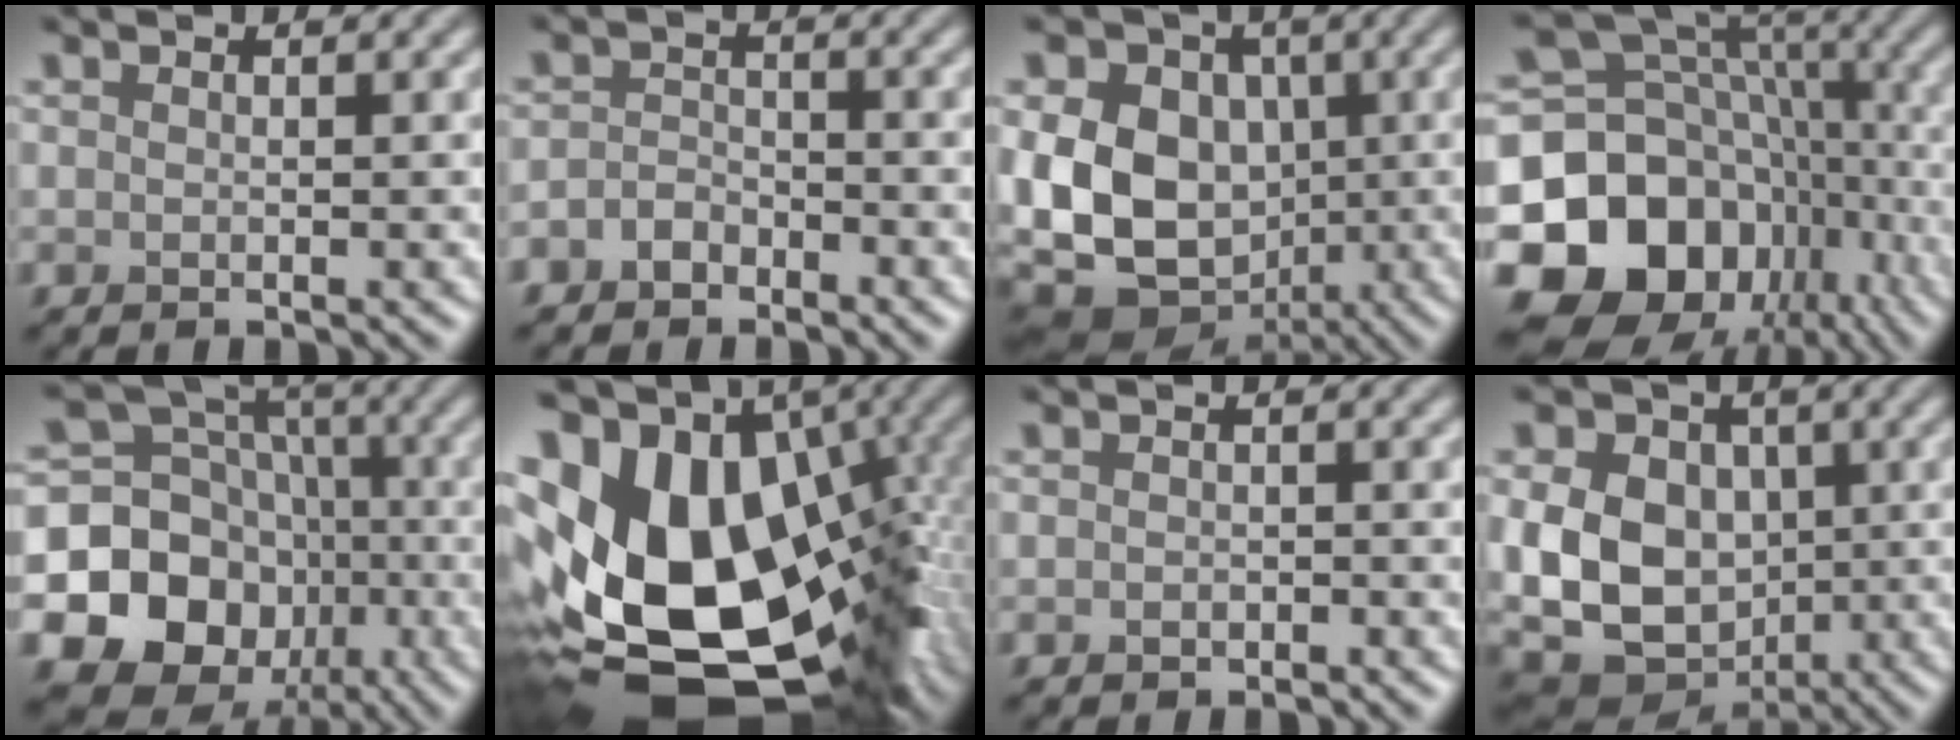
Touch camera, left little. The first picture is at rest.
{"total": 2.0, "force": [-1.4, 1.2, 0.6], "torque": [-0.009, 0.005, -0.032]}
{"total": 14.8, "force": [-1.0, 11.2, 9.6], "torque": [-0.168, -0.001, -0.038]}
{"total": 16.8, "force": [-5.8, 13.4, 8.4], "torque": [-0.171, 0.016, -0.104]}
{"total": 15.2, "force": [-4.6, 13.4, 5.6], "torque": [-0.114, -0.015, -0.096]}
{"total": 19.4, "force": [-1.3, 12.7, 14.6], "torque": [-0.274, -0.029, -0.001]}
{"total": 0.7, "force": [-0.4, 0.5, 0.3], "torque": [-0.004, -0.002, -0.007]}
{"total": 12.8, "force": [-0.4, 9.8, 8.2], "torque": [-0.137, -0.004, -0.019]}